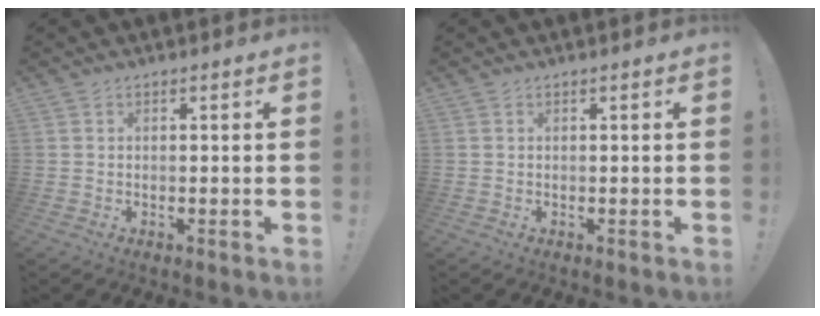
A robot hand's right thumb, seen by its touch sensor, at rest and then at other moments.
{"total": 0.0}